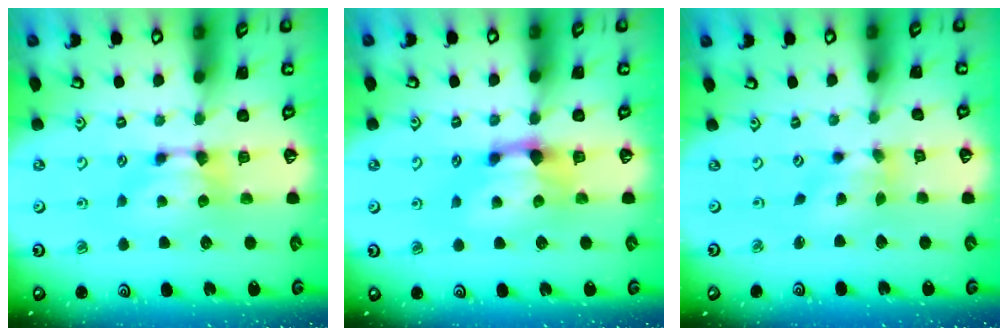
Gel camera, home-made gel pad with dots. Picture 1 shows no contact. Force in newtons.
{"total": 2.1, "press": 1.6, "slide": 1.4}
{"total": 2.1, "press": 1.6, "slide": 1.3}